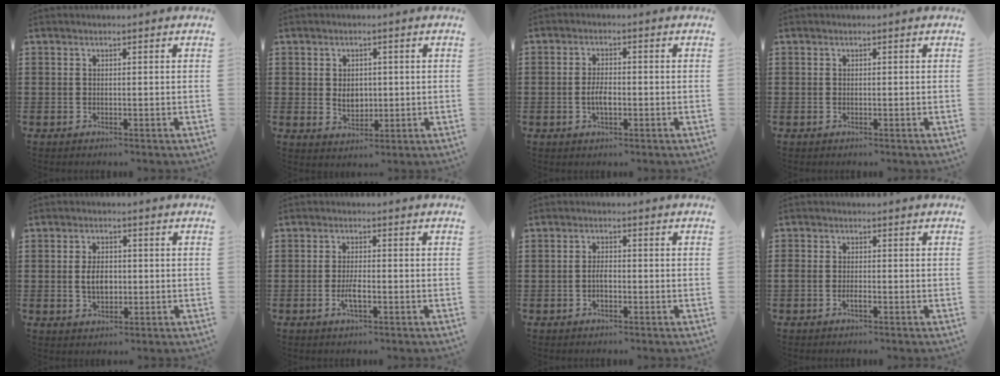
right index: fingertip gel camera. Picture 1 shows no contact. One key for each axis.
{"total": 3.3, "fx": 0.1, "fy": 2.4, "fz": 2.3, "tx": -0.036, "ty": -0.001, "tz": -0.002}
{"total": 3.4, "fx": -0.7, "fy": 1.3, "fz": 3.1, "tx": -0.067, "ty": -0.006, "tz": -0.014}
{"total": 0.0}
{"total": 4.0, "fx": -0.2, "fy": 2.2, "fz": 3.3, "tx": -0.058, "ty": 0.000, "tz": -0.006}
{"total": 3.1, "fx": -1.1, "fy": 0.9, "fz": 2.7, "tx": -0.055, "ty": -0.001, "tz": -0.021}
{"total": 2.3, "fx": -0.7, "fy": 0.8, "fz": 2.0, "tx": -0.048, "ty": -0.003, "tz": -0.014}
{"total": 1.4, "fx": -0.8, "fy": 0.6, "fz": 1.0, "tx": -0.019, "ty": 0.002, "tz": -0.015}